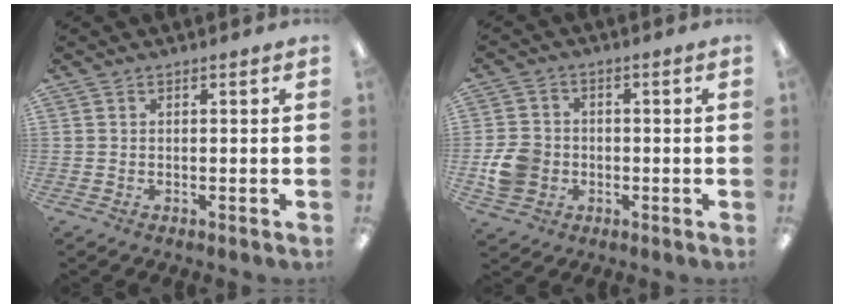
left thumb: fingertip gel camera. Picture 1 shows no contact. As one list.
[{"total": 8.0, "force": [-1.7, 7.0, 3.5], "torque": [-0.065, 0.016, -0.029]}]